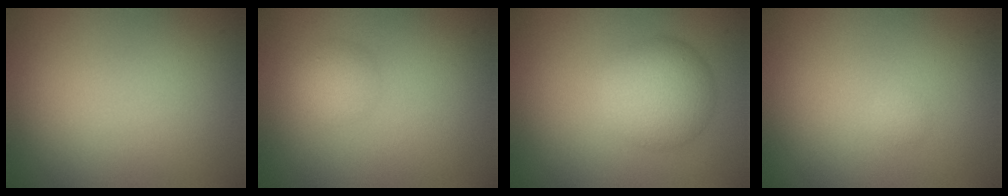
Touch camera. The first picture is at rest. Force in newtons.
{"total": 1.8, "press": 1.8, "slide": 0.0}
{"total": 5.1, "press": 5.1, "slide": 0.2}
{"total": 0.6, "press": 0.6, "slide": 0.0}